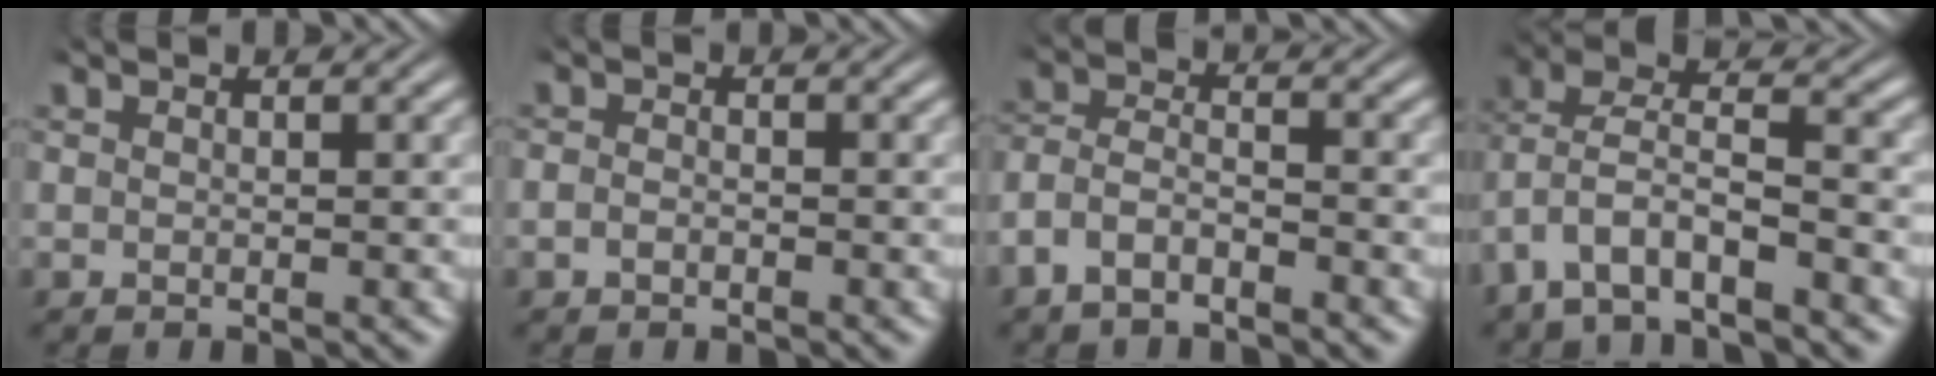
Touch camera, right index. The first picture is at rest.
{"total": 0.8, "force": [-0.6, 0.5, 0.2], "torque": [-0.009, -0.003, -0.011]}
{"total": 5.1, "force": [-2.5, 4.0, 1.9], "torque": [-0.062, -0.011, -0.047]}
{"total": 4.6, "force": [-0.8, 3.4, 2.9], "torque": [-0.084, -0.014, -0.008]}